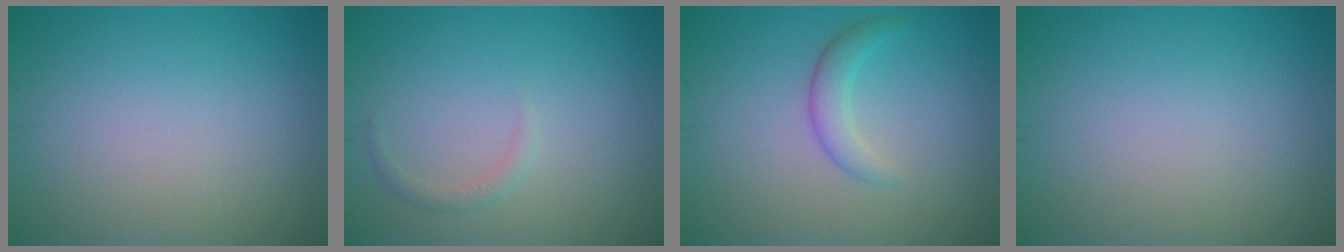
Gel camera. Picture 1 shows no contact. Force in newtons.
{"total": 0.9, "press": 0.9, "slide": 0.0}
{"total": 2.1, "press": 2.1, "slide": 0.1}
{"total": 0.0}